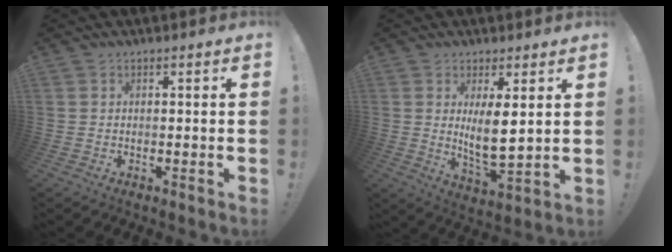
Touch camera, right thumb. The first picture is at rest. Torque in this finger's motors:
{"motor_torque": [-0.19, 0.66, 0.46, 0.51, 0.08]}